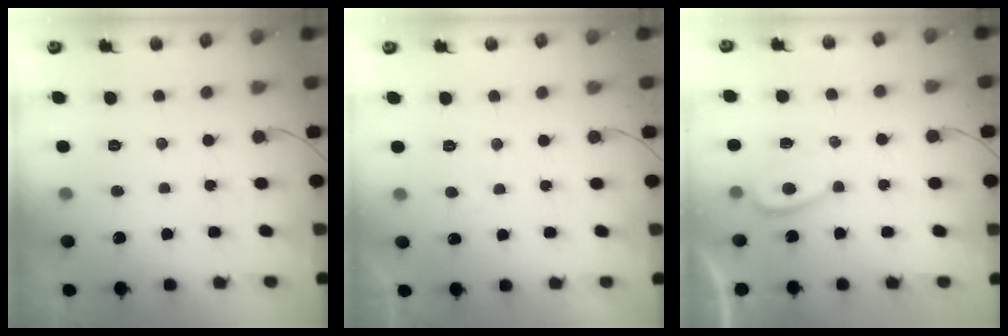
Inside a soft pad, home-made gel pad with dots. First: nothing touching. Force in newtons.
{"total": 0.8, "press": 0.6, "slide": 0.5}
{"total": 1.4, "press": 1.3, "slide": 0.5}